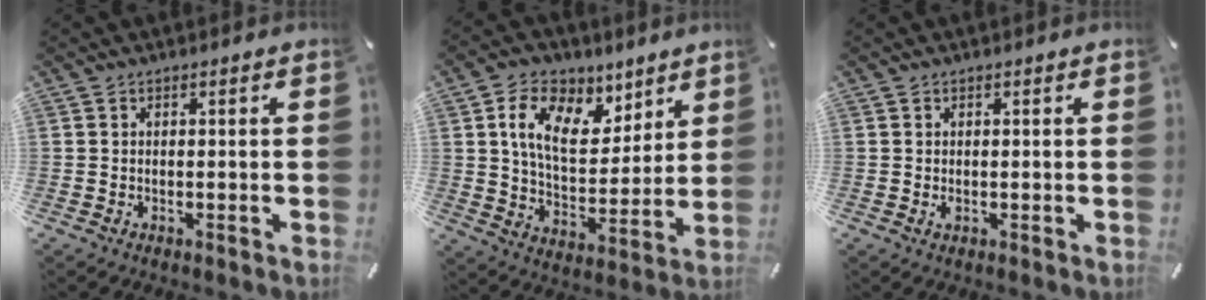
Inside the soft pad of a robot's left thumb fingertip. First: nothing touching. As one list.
[{"total": 14.3, "force": [7.2, 9.1, 8.3], "torque": [-0.143, -0.028, 0.134]}, {"total": 0.8, "force": [0.0, 0.5, 0.5], "torque": [-0.011, 0.000, -0.001]}]